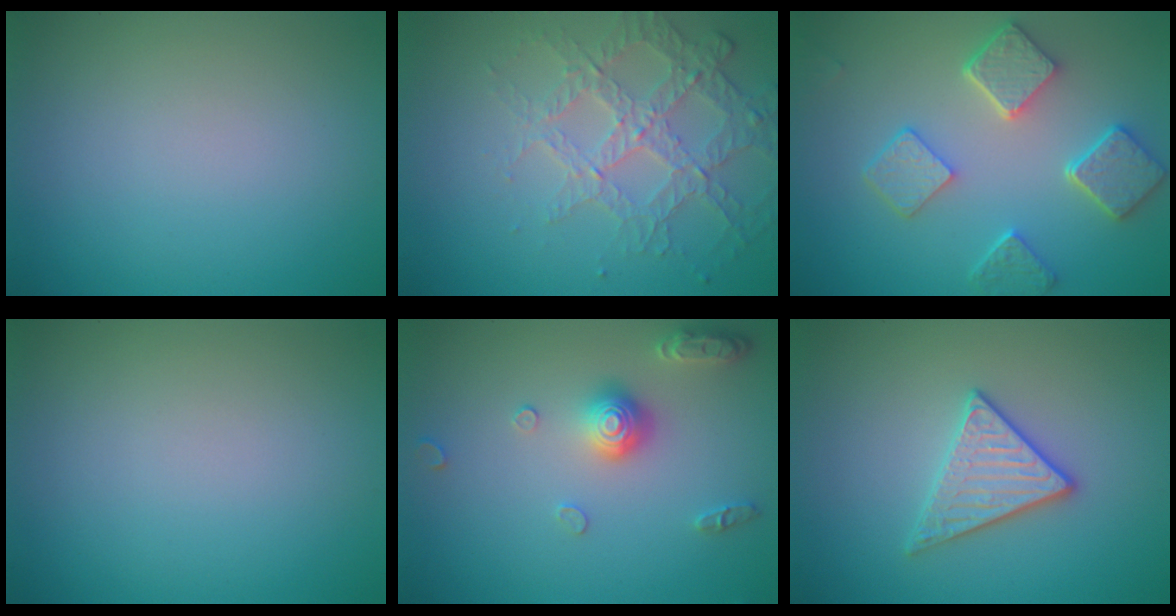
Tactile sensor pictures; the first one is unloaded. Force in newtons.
{"total": 3.8, "press": 3.3, "slide": 1.9}
{"total": 5.5, "press": 4.4, "slide": 3.3}
{"total": 0.0}
{"total": 3.0, "press": 2.9, "slide": 0.7}
{"total": 2.9, "press": 2.8, "slide": 0.7}